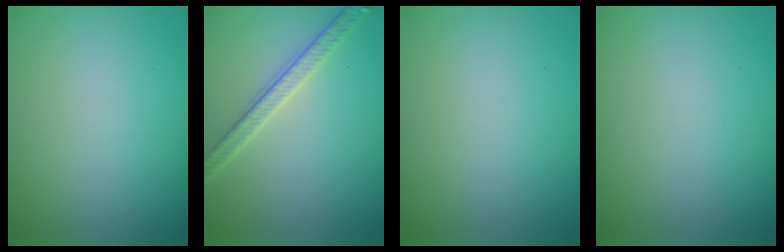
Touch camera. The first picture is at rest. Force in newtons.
{"total": 2.8, "press": 2.8, "slide": 0.7}
{"total": 0.0}
{"total": 0.0}